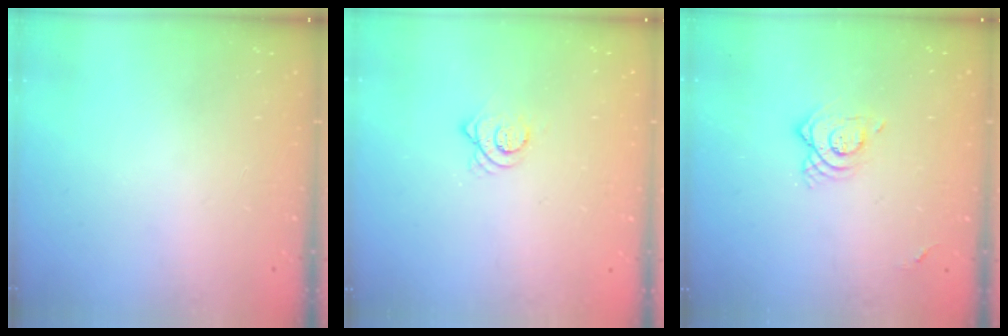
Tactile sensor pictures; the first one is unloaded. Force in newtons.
{"total": 3.6, "press": 3.6, "slide": 0.1}
{"total": 8.1, "press": 8.0, "slide": 0.8}